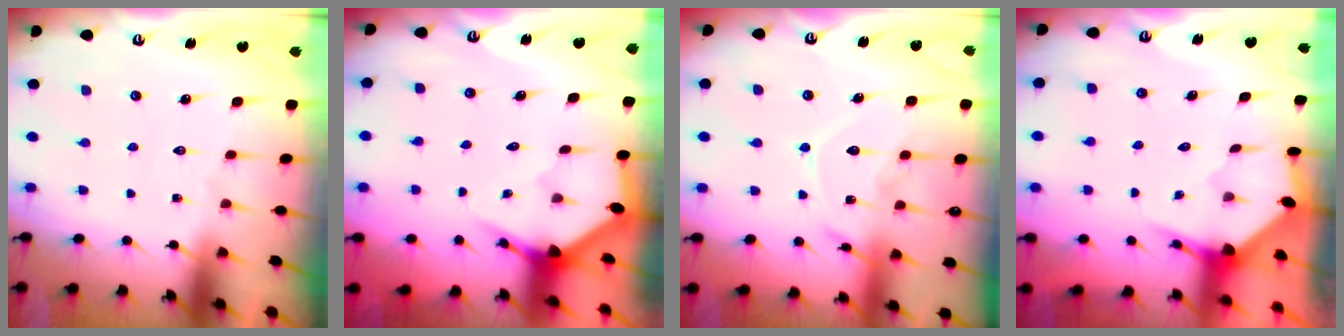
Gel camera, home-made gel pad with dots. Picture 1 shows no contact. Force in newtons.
{"total": 3.4, "press": 3.4, "slide": 0.1}
{"total": 13.0, "press": 13.0, "slide": 1.1}
{"total": 3.5, "press": 3.4, "slide": 0.3}